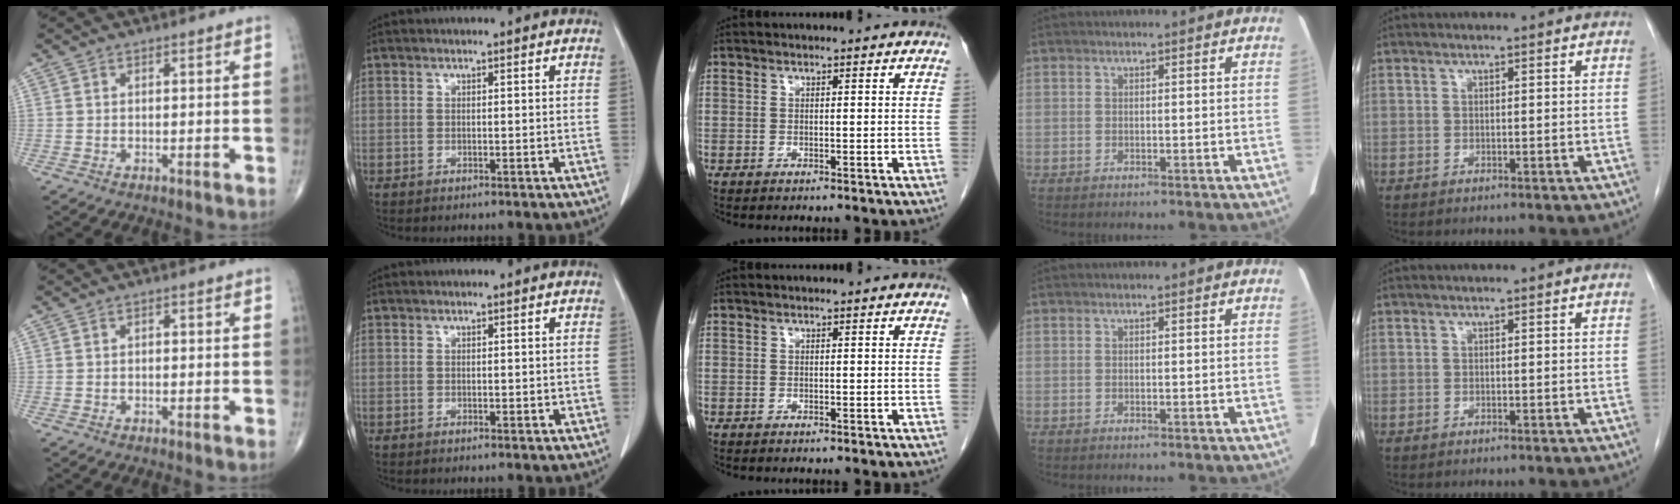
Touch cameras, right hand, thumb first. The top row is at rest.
{"thumb": {"total": 0.6, "force": [-0.1, 0.4, 0.4], "torque": [-0.003, 0.003, -0.004]}, "index": {"total": 0.7, "force": [0.2, 0.5, 0.5], "torque": [0.001, 0.001, 0.006]}}